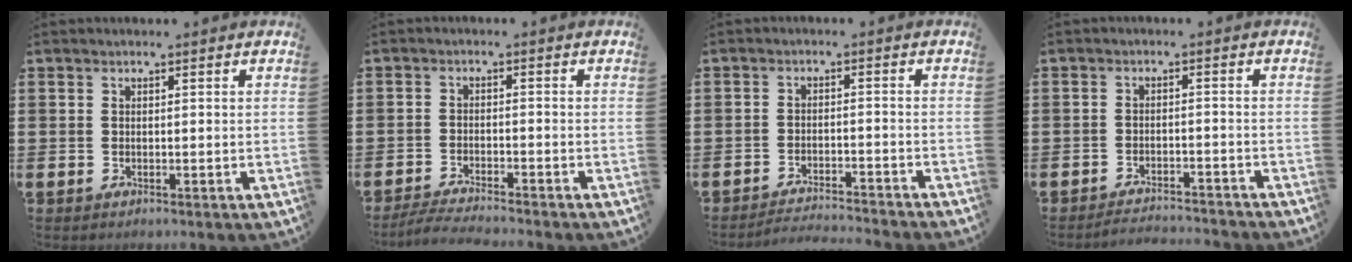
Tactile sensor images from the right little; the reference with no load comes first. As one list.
[{"total": 2.7, "force": [-2.6, -0.1, 0.8], "torque": [-0.013, 0.004, -0.052]}, {"total": 2.5, "force": [-2.5, -0.3, 0.1], "torque": [-0.003, 0.004, -0.053]}, {"total": 2.3, "force": [-2.3, -0.1, 0.0], "torque": [-0.004, 0.004, -0.049]}]